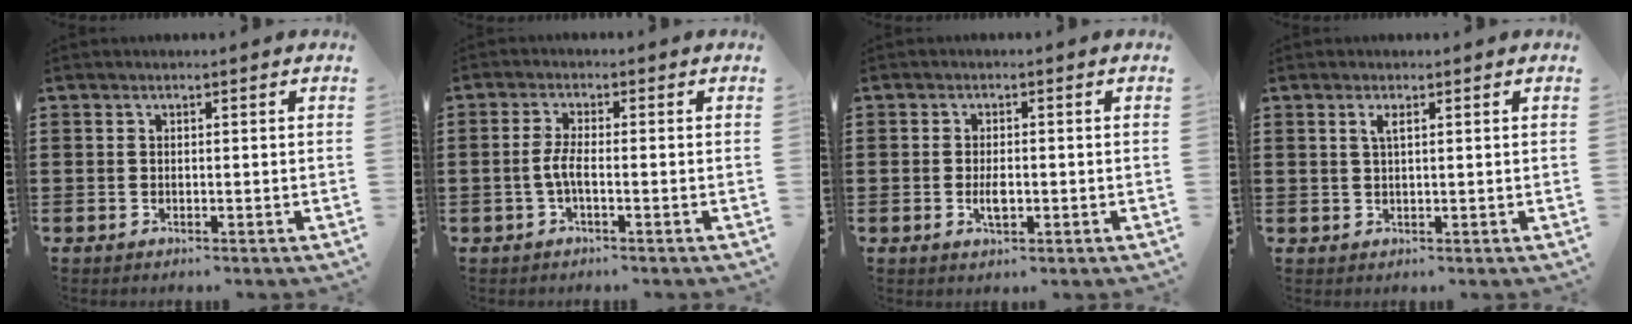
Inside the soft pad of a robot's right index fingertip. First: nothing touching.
{"total": 3.2, "force": [-1.0, 0.6, 3.0], "torque": [-0.076, -0.006, -0.026]}
{"total": 2.8, "force": [-0.6, 1.1, 2.5], "torque": [-0.054, -0.002, -0.012]}
{"total": 1.5, "force": [0.7, 0.4, 1.3], "torque": [-0.028, 0.004, 0.010]}